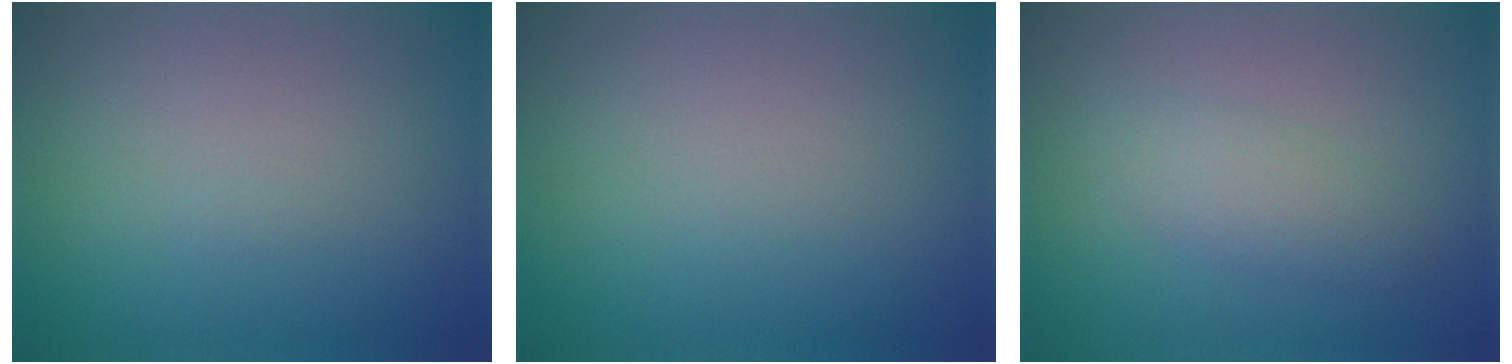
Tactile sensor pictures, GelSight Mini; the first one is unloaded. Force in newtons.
{"total": 0.0}
{"total": 2.4, "press": 2.4, "slide": 0.2}